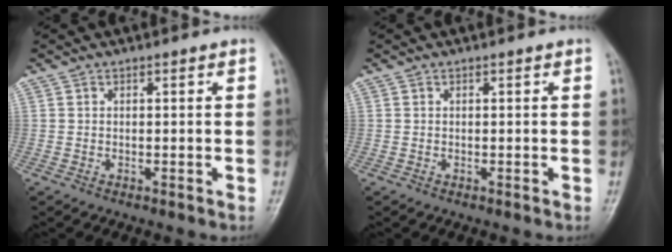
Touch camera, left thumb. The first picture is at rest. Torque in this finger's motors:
{"motor_torque": [-0.01, 0.01, 0.00, 0.00, 0.00]}